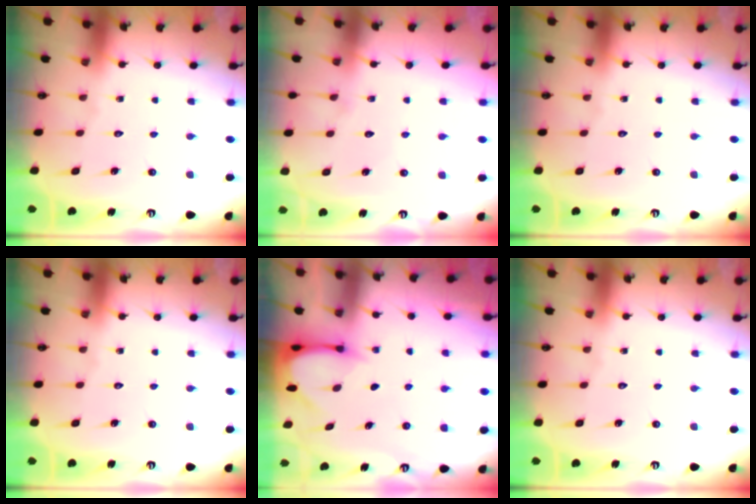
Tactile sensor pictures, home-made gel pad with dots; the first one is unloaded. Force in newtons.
{"total": 4.5, "press": 4.5, "slide": 0.5}
{"total": 0.0}
{"total": 0.0}
{"total": 3.7, "press": 3.7, "slide": 0.2}
{"total": 0.0}